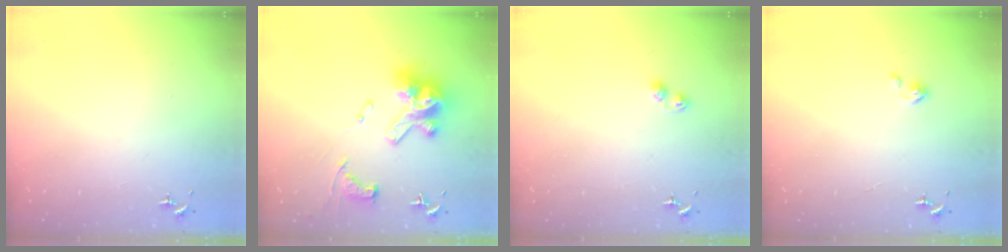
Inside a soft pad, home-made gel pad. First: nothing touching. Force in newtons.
{"total": 18.7, "press": 18.6, "slide": 1.9}
{"total": 4.6, "press": 4.6, "slide": 0.4}
{"total": 2.7, "press": 2.7, "slide": 0.3}